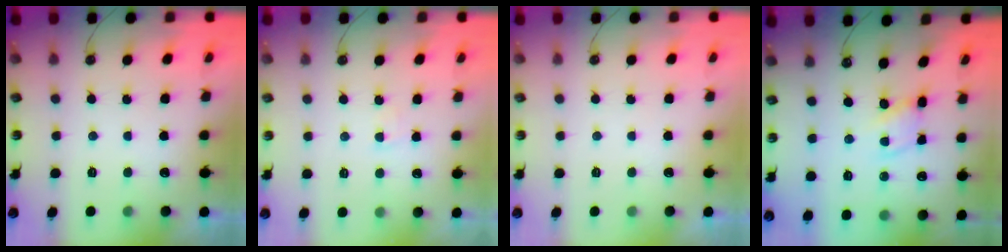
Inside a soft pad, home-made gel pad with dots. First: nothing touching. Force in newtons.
{"total": 3.0, "press": 3.0, "slide": 0.4}
{"total": 0.0}
{"total": 2.6, "press": 2.6, "slide": 0.4}